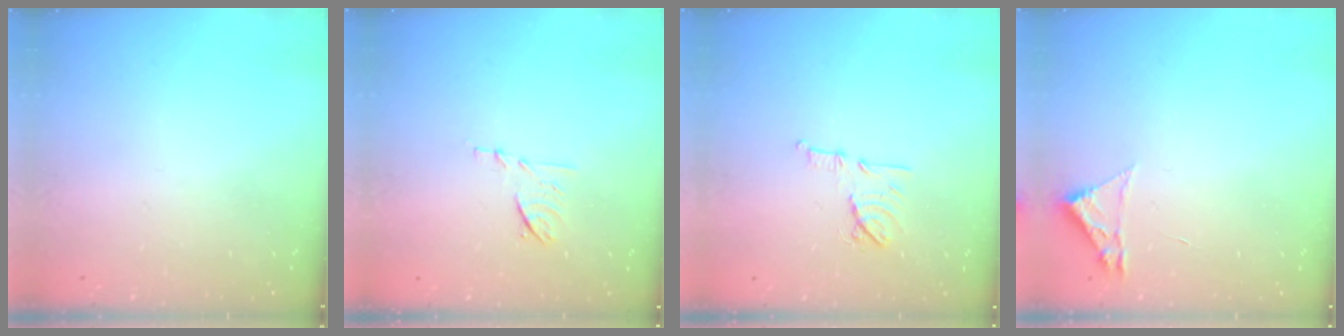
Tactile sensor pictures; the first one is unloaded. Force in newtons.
{"total": 6.9, "press": 6.8, "slide": 1.0}
{"total": 9.5, "press": 9.5, "slide": 0.8}
{"total": 1.8, "press": 1.8, "slide": 0.2}